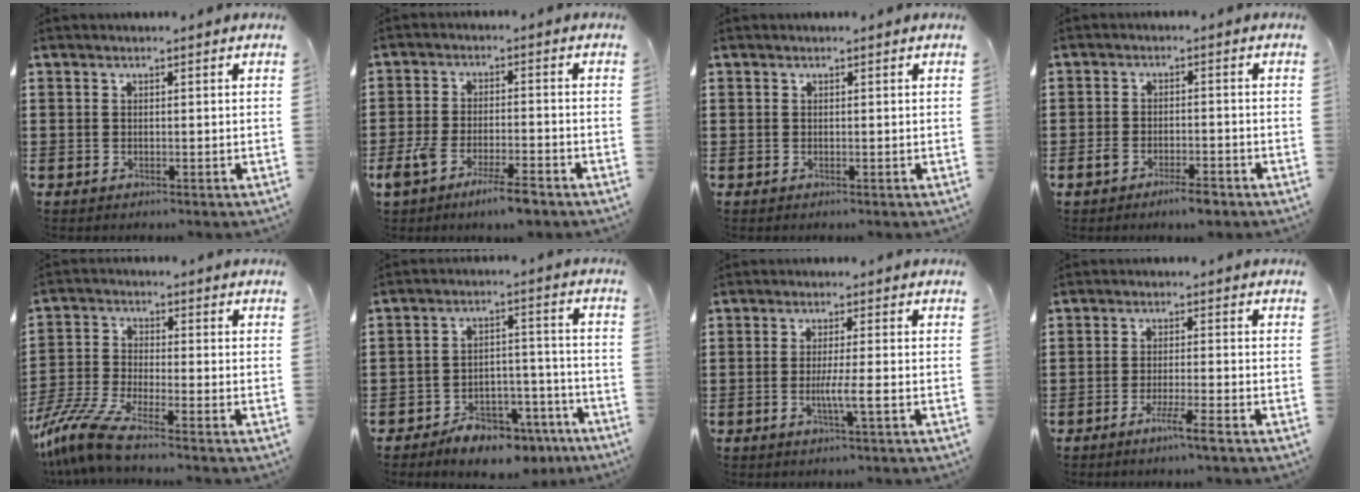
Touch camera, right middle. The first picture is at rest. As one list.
[{"total": 6.4, "force": [-4.5, 1.0, 4.4], "torque": [-0.097, -0.009, -0.086]}, {"total": 0.0}, {"total": 3.6, "force": [-2.9, 1.1, 2.0], "torque": [-0.040, 0.007, -0.057]}, {"total": 7.4, "force": [-6.1, 0.7, 4.2], "torque": [-0.112, -0.015, -0.125]}, {"total": 6.0, "force": [-5.5, 1.9, 1.4], "torque": [-0.020, 0.022, -0.104]}, {"total": 3.7, "force": [-1.0, -0.1, 3.6], "torque": [-0.061, -0.004, -0.021]}, {"total": 4.0, "force": [-2.6, -0.2, 3.0], "torque": [-0.046, -0.006, -0.043]}]